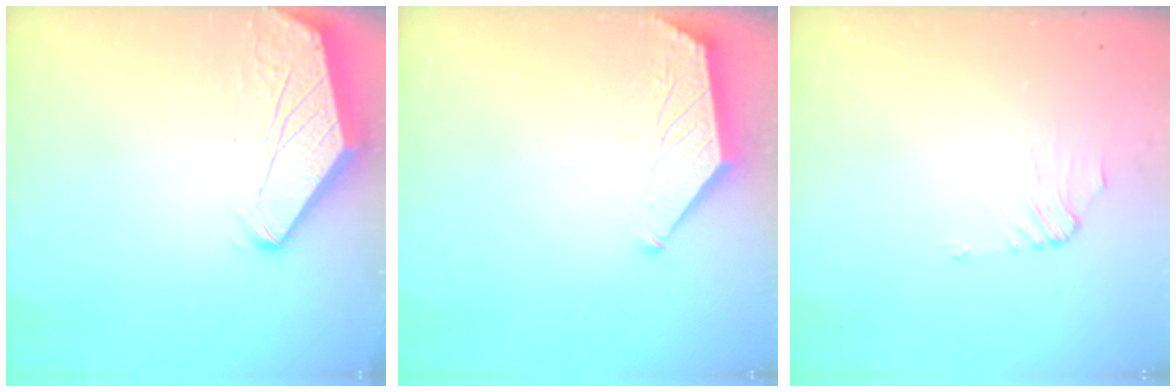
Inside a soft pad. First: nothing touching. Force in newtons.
{"total": 1.4, "press": 1.4, "slide": 0.2}
{"total": 0.5, "press": 0.3, "slide": 0.4}